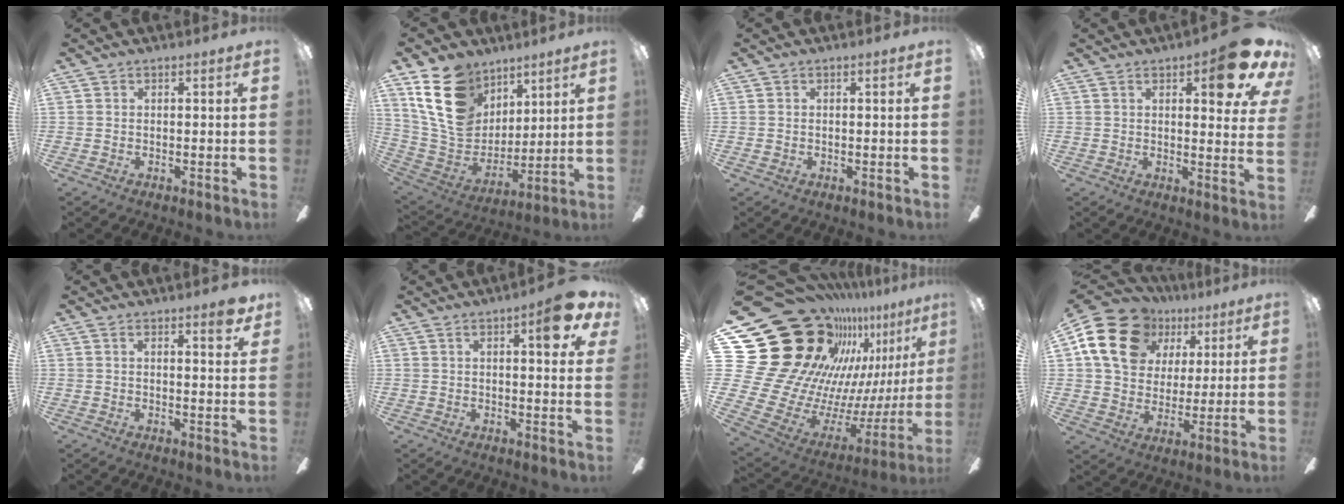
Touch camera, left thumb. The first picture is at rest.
{"total": 19.7, "force": [10.4, 14.3, 8.8], "torque": [-0.178, -0.046, 0.202]}
{"total": 0.6, "force": [-0.1, 0.5, -0.3], "torque": [0.008, 0.003, -0.004]}
{"total": 11.9, "force": [6.5, 4.1, 9.2], "torque": [-0.107, -0.033, 0.102]}
{"total": 3.4, "force": [2.5, 0.4, 2.3], "torque": [-0.027, -0.011, 0.037]}
{"total": 7.4, "force": [3.7, 2.1, 6.1], "torque": [-0.077, -0.012, 0.051]}
{"total": 30.4, "force": [16.6, 19.6, 16.3], "torque": [-0.274, -0.191, 0.382]}
{"total": 18.6, "force": [8.1, 14.6, 8.1], "torque": [-0.145, -0.019, 0.153]}